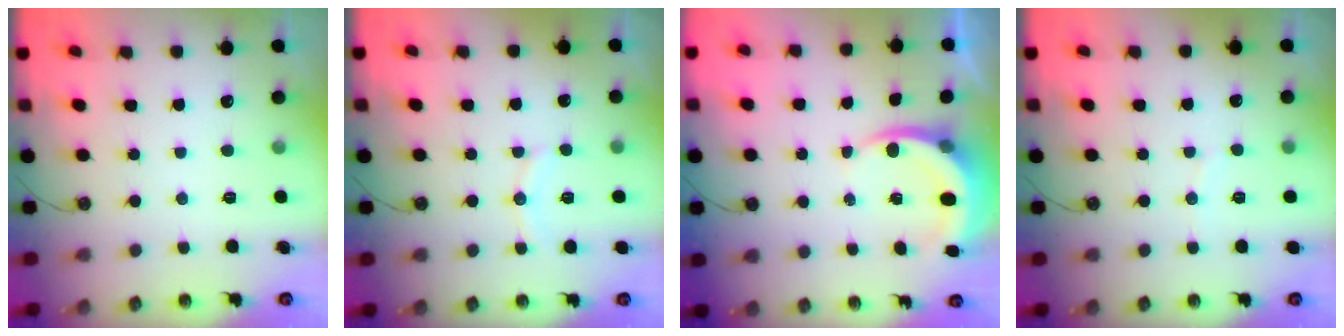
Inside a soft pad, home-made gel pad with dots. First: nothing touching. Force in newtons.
{"total": 6.3, "press": 6.1, "slide": 1.4}
{"total": 6.8, "press": 6.8, "slide": 0.6}
{"total": 2.8, "press": 2.8, "slide": 0.4}